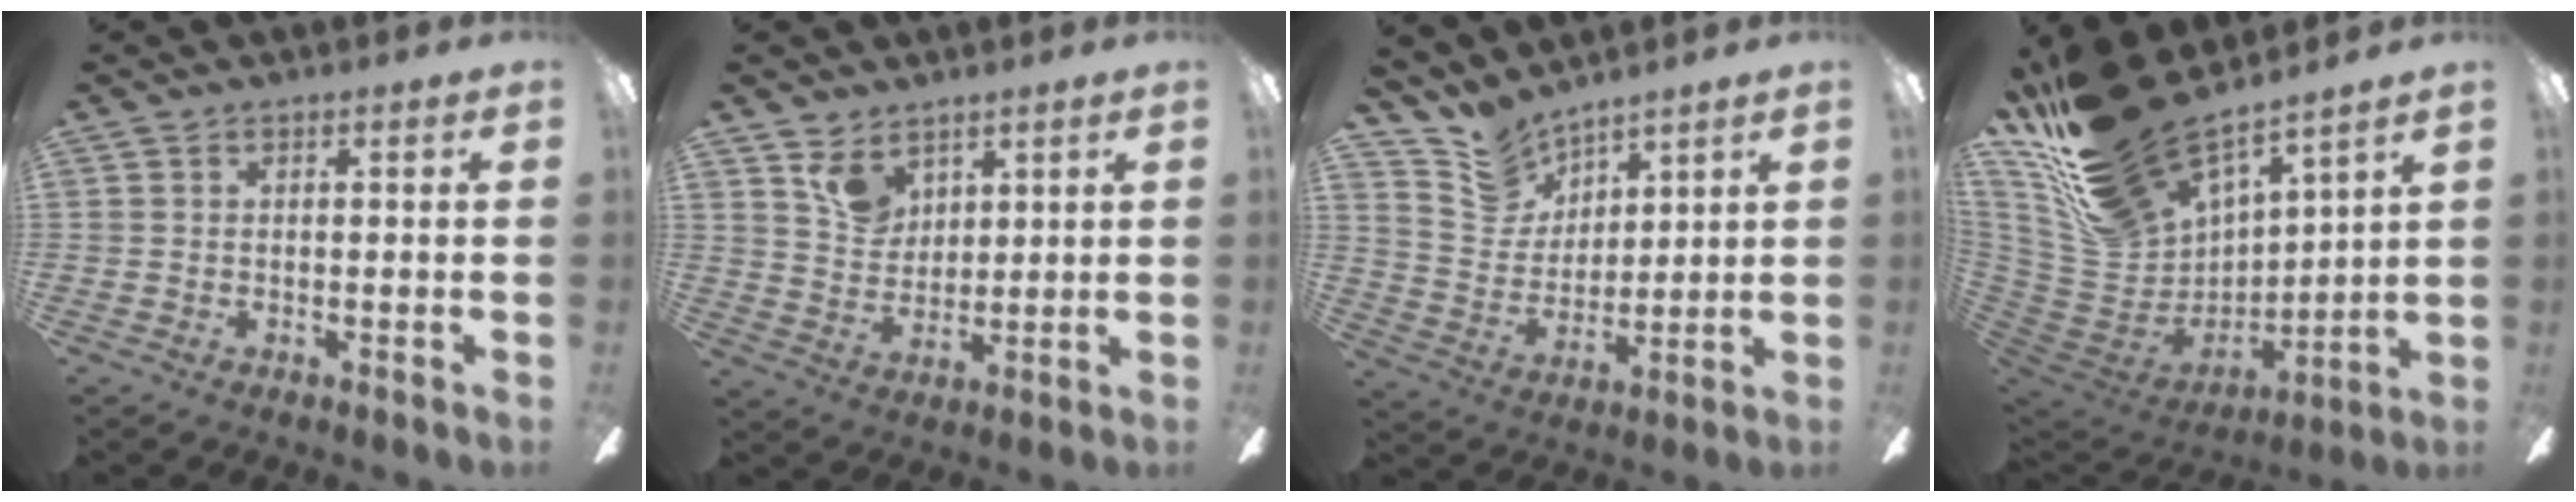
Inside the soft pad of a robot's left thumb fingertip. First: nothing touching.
{"total": 7.9, "force": [5.5, 5.0, 2.6], "torque": [-0.048, -0.020, 0.103]}
{"total": 10.7, "force": [9.1, 5.4, 1.2], "torque": [-0.056, -0.063, 0.182]}
{"total": 23.2, "force": [18.8, 9.0, 10.2], "torque": [-0.217, -0.131, 0.352]}